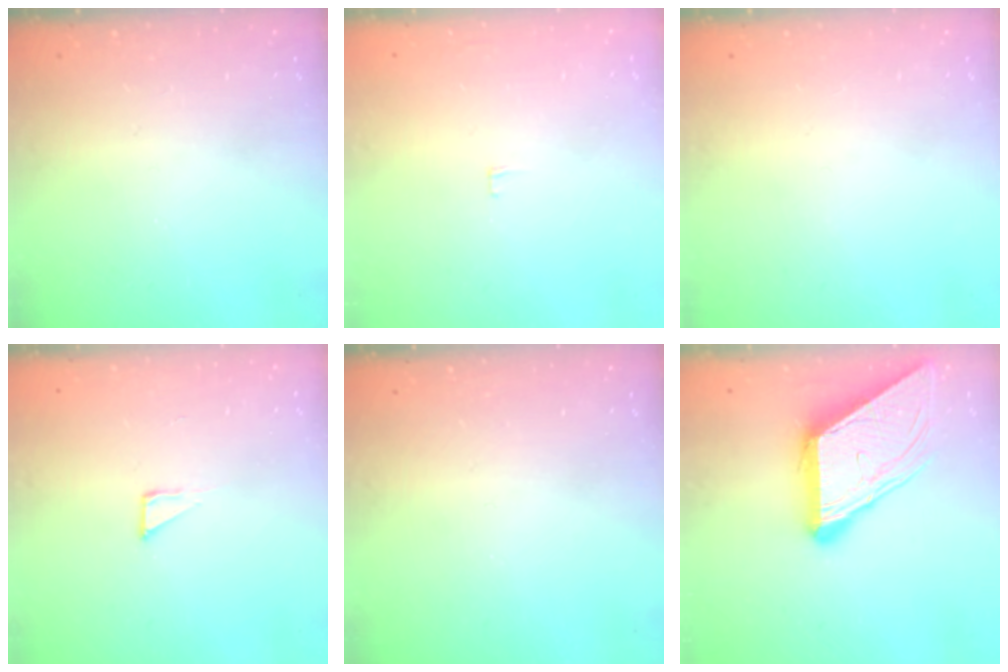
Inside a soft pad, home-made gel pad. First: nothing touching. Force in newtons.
{"total": 3.9, "press": 3.8, "slide": 0.4}
{"total": 0.0}
{"total": 2.3, "press": 2.3, "slide": 0.1}
{"total": 0.0}
{"total": 11.8, "press": 11.7, "slide": 1.2}